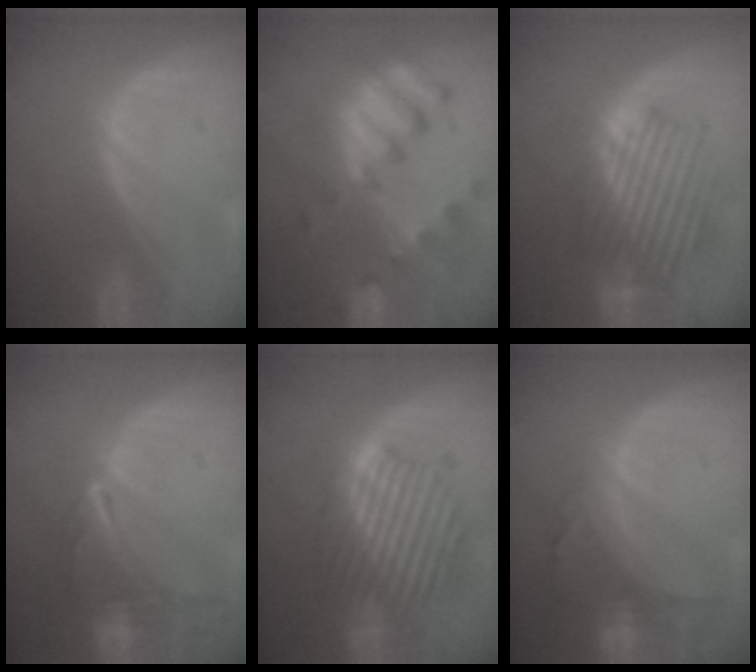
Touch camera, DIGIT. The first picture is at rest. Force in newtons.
{"total": 10.0, "press": 8.8, "slide": 4.7}
{"total": 8.7, "press": 8.4, "slide": 2.1}
{"total": 9.0, "press": 7.9, "slide": 4.3}
{"total": 9.2, "press": 9.2, "slide": 0.5}
{"total": 7.8, "press": 7.0, "slide": 3.6}